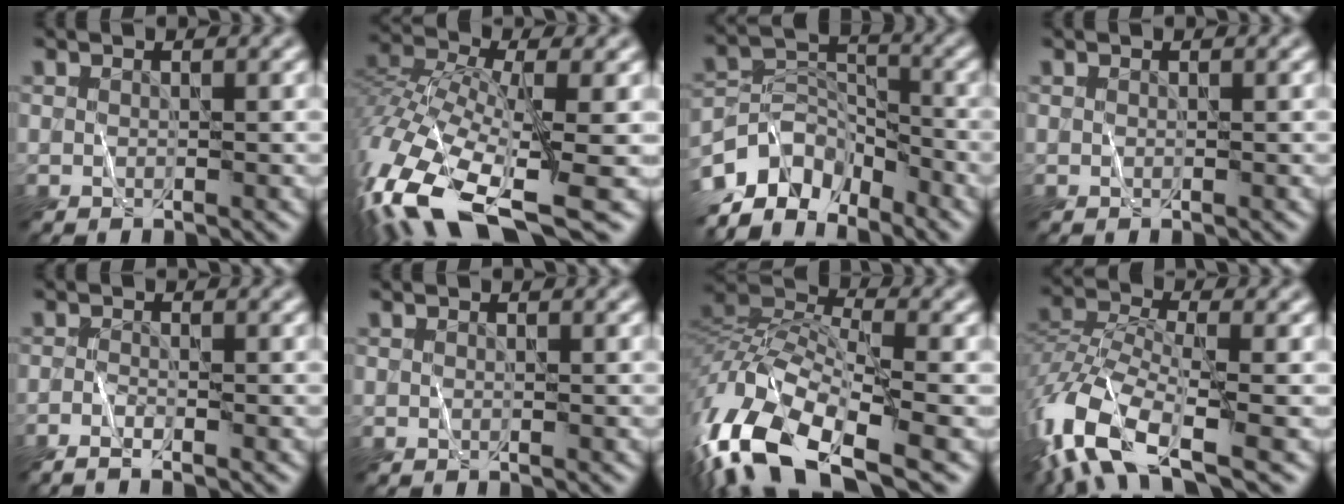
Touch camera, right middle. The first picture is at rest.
{"total": 14.8, "force": [-8.0, 6.0, 11.0], "torque": [-0.265, -0.017, -0.135]}
{"total": 6.5, "force": [-5.1, 3.3, 2.3], "torque": [-0.026, -0.002, -0.102]}
{"total": 0.0}
{"total": 1.7, "force": [-1.3, 0.1, 1.2], "torque": [-0.029, -0.001, -0.028]}
{"total": 0.0}
{"total": 13.3, "force": [-6.5, 6.5, 9.5], "torque": [-0.201, 0.002, -0.135]}
{"total": 9.5, "force": [-5.3, 3.7, 7.0], "torque": [-0.144, -0.009, -0.113]}